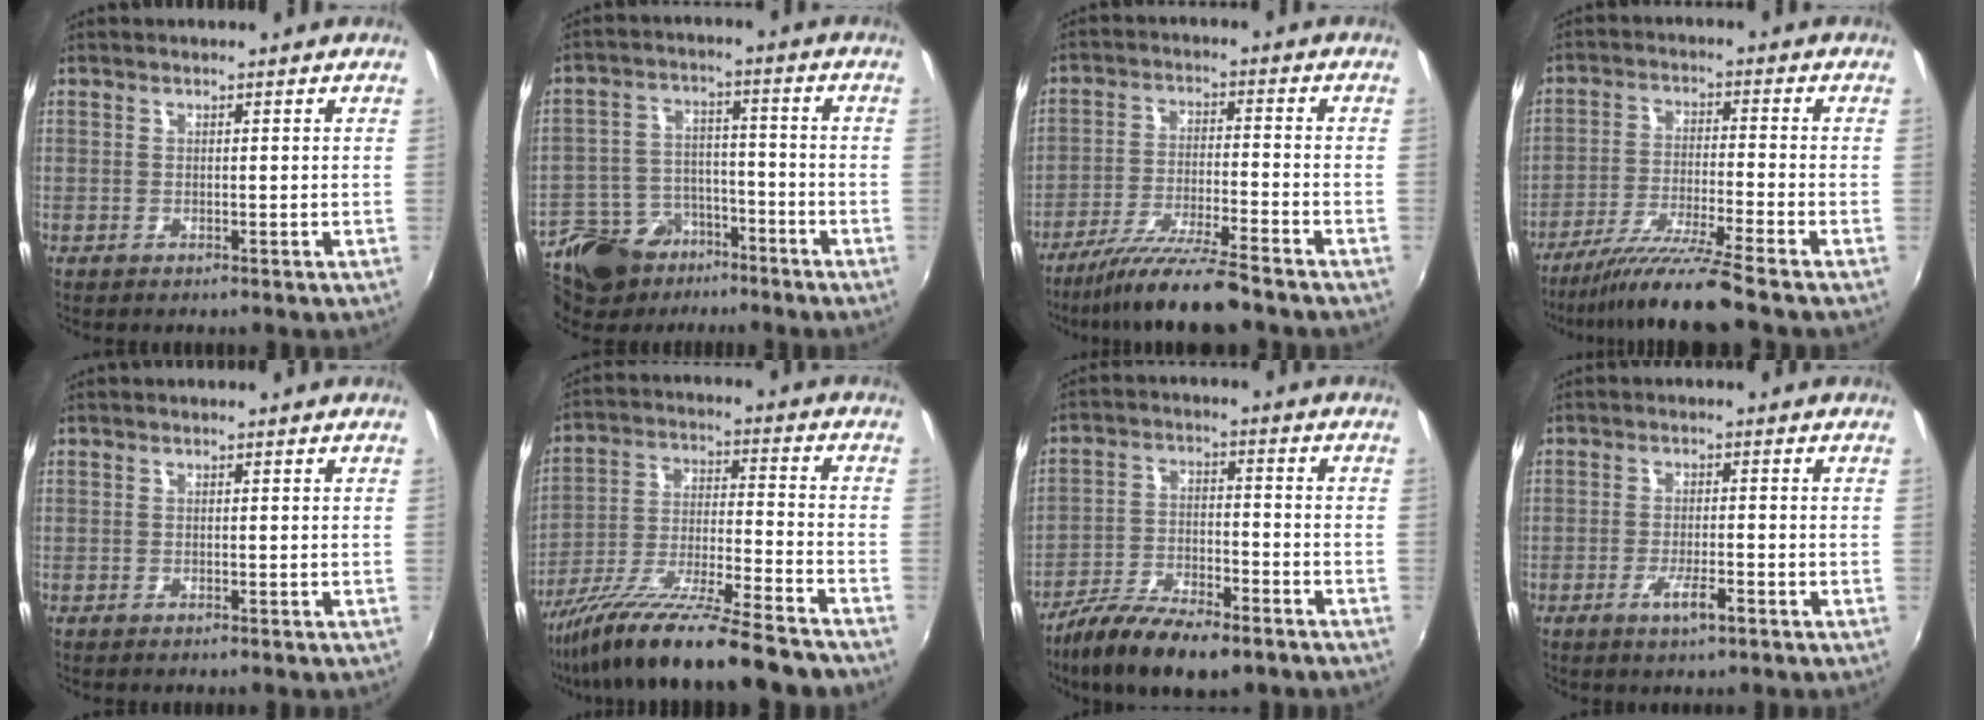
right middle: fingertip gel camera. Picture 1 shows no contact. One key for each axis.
{"total": 15.1, "fx": -10.3, "fy": 9.4, "fz": 5.7, "tx": -0.153, "ty": 0.013, "tz": -0.158}
{"total": 11.2, "fx": -9.5, "fy": -0.4, "fz": 5.9, "tx": -0.125, "ty": -0.016, "tz": -0.165}
{"total": 11.5, "fx": -9.7, "fy": -2.2, "fz": 5.7, "tx": -0.119, "ty": -0.015, "tz": -0.172}
{"total": 0.0}
{"total": 20.8, "fx": -17.0, "fy": 1.2, "fz": 11.8, "tx": -0.223, "ty": -0.052, "tz": -0.282}
{"total": 15.2, "fx": -11.1, "fy": 4.8, "fz": 9.1, "tx": -0.187, "ty": -0.036, "tz": -0.193}
{"total": 4.1, "fx": -2.3, "fy": 0.7, "fz": 3.3, "tx": -0.068, "ty": -0.006, "tz": -0.042}